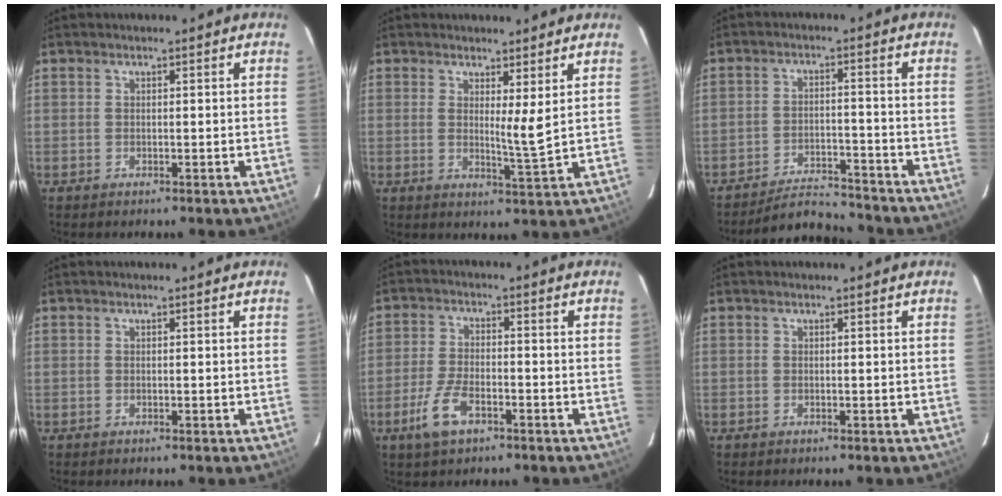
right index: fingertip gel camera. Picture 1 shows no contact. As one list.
[{"total": 3.6, "force": [1.3, -0.2, 3.4], "torque": [-0.055, -0.017, 0.022]}, {"total": 6.8, "force": [-6.8, 0.6, -0.1], "torque": [-0.002, 0.005, -0.113]}, {"total": 0.0}, {"total": 6.2, "force": [-3.4, 2.3, 4.7], "torque": [-0.109, -0.007, -0.061]}, {"total": 0.0}]